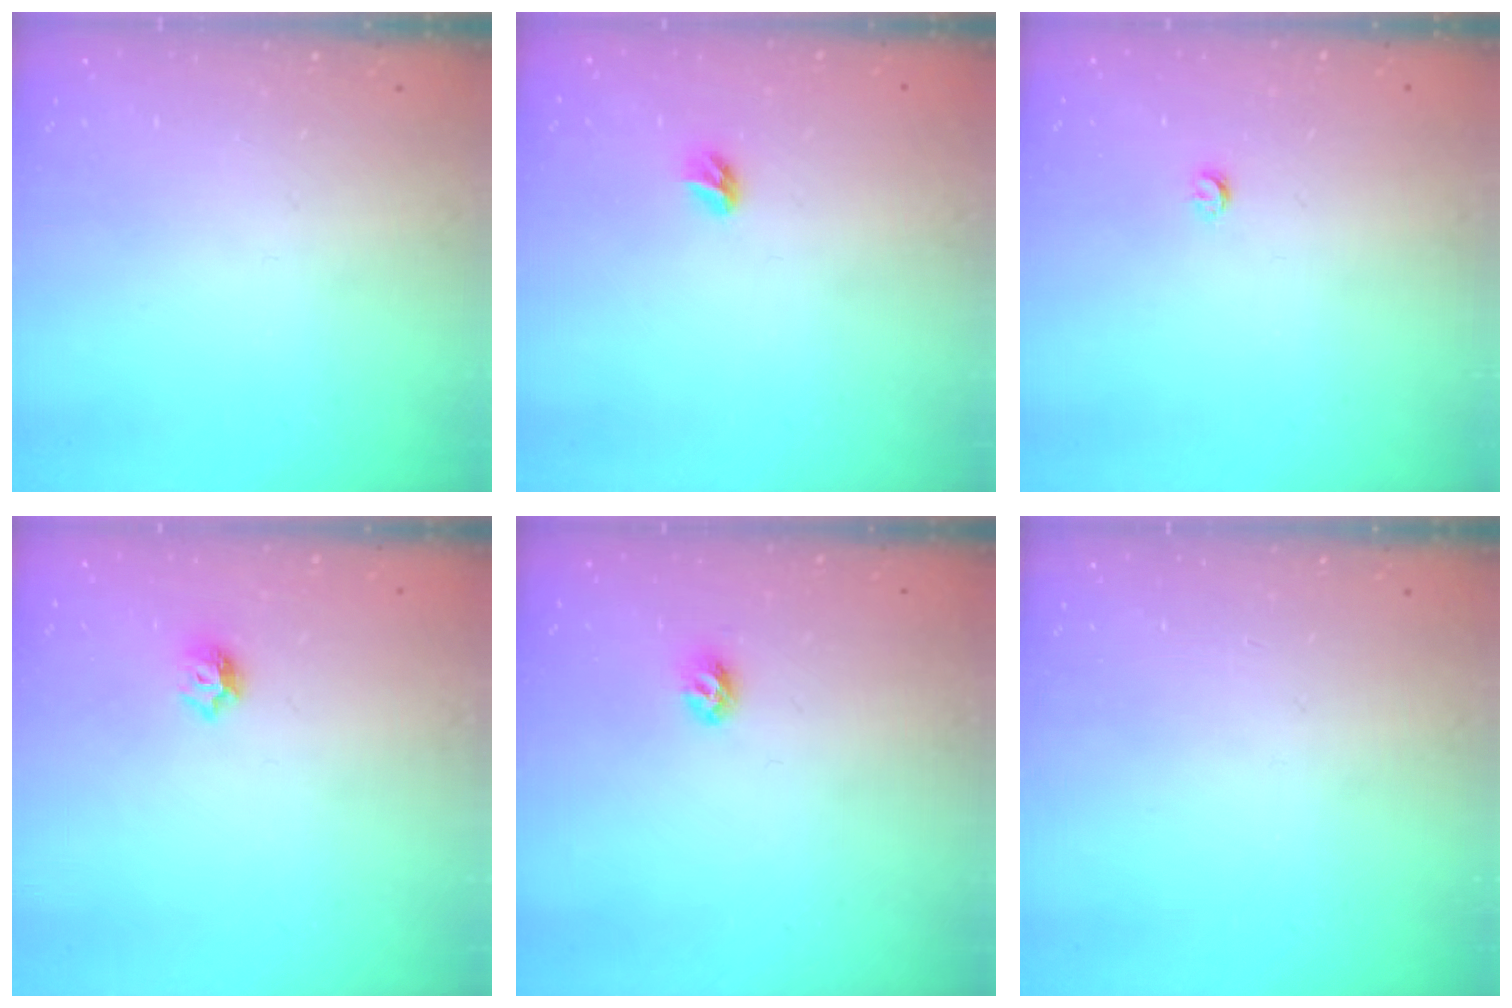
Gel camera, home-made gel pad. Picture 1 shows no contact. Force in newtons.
{"total": 4.5, "press": 4.4, "slide": 0.9}
{"total": 2.9, "press": 2.8, "slide": 0.5}
{"total": 6.5, "press": 6.5, "slide": 0.7}
{"total": 5.9, "press": 5.9, "slide": 0.8}
{"total": 0.0}